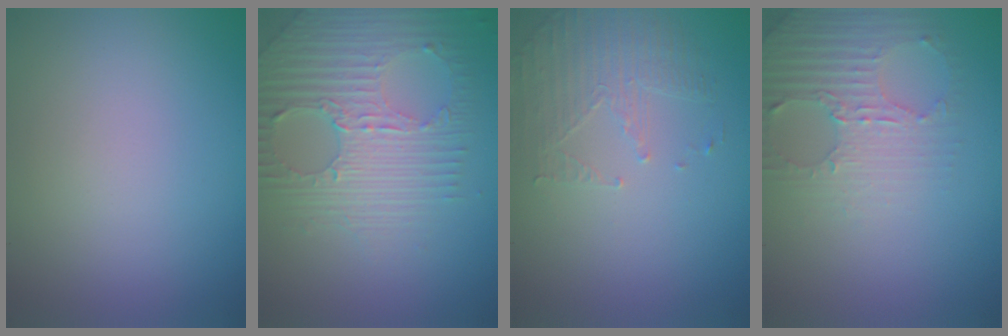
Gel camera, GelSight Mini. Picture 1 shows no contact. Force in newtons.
{"total": 7.1, "press": 4.7, "slide": 5.3}
{"total": 1.8, "press": 1.1, "slide": 1.4}
{"total": 3.9, "press": 3.7, "slide": 1.0}